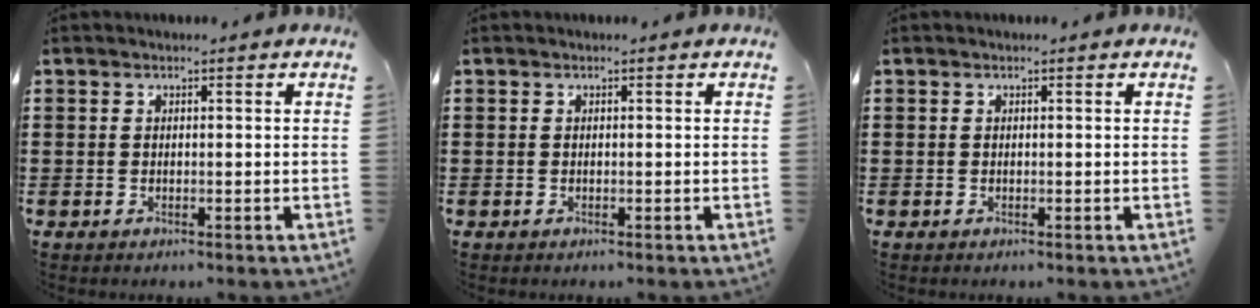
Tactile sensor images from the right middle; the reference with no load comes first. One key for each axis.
{"total": 0.0}
{"total": 0.0}